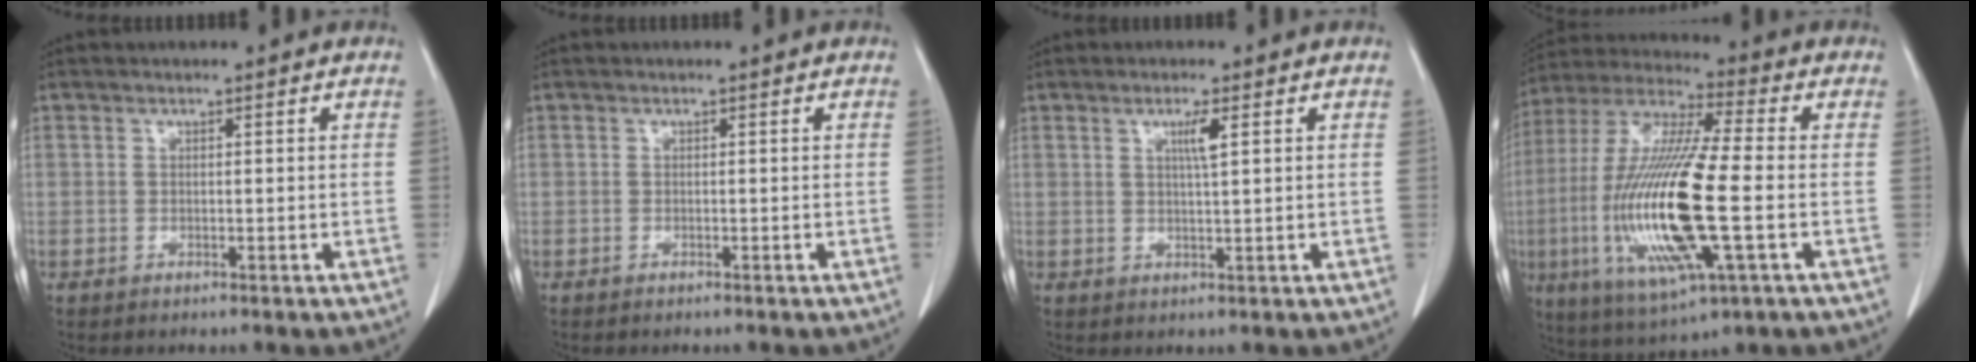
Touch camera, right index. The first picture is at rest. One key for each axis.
{"total": 0.0}
{"total": 2.6, "fx": 1.1, "fy": -0.2, "fz": 2.4, "tx": -0.044, "ty": -0.003, "tz": 0.019}
{"total": 20.6, "fx": -3.6, "fy": 2.8, "fz": 20.1, "tx": -0.428, "ty": -0.017, "tz": -0.063}